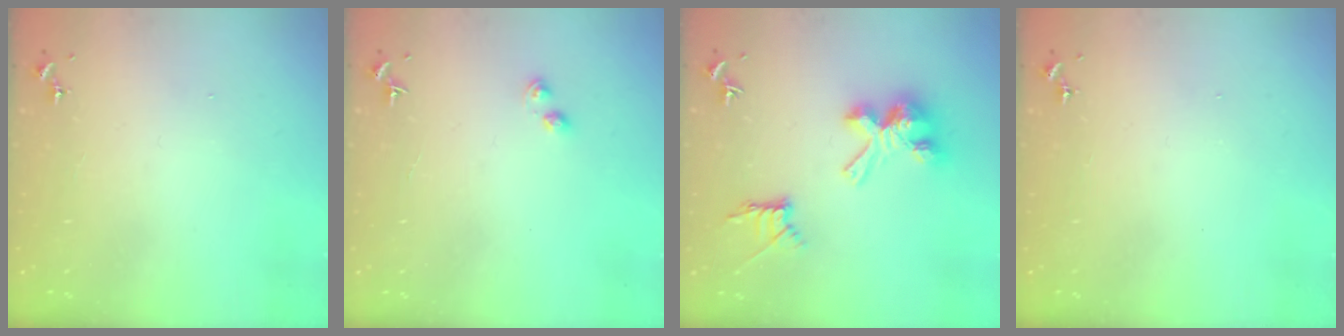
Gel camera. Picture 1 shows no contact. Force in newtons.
{"total": 2.8, "press": 2.7, "slide": 0.4}
{"total": 15.2, "press": 15.2, "slide": 0.9}
{"total": 0.0}